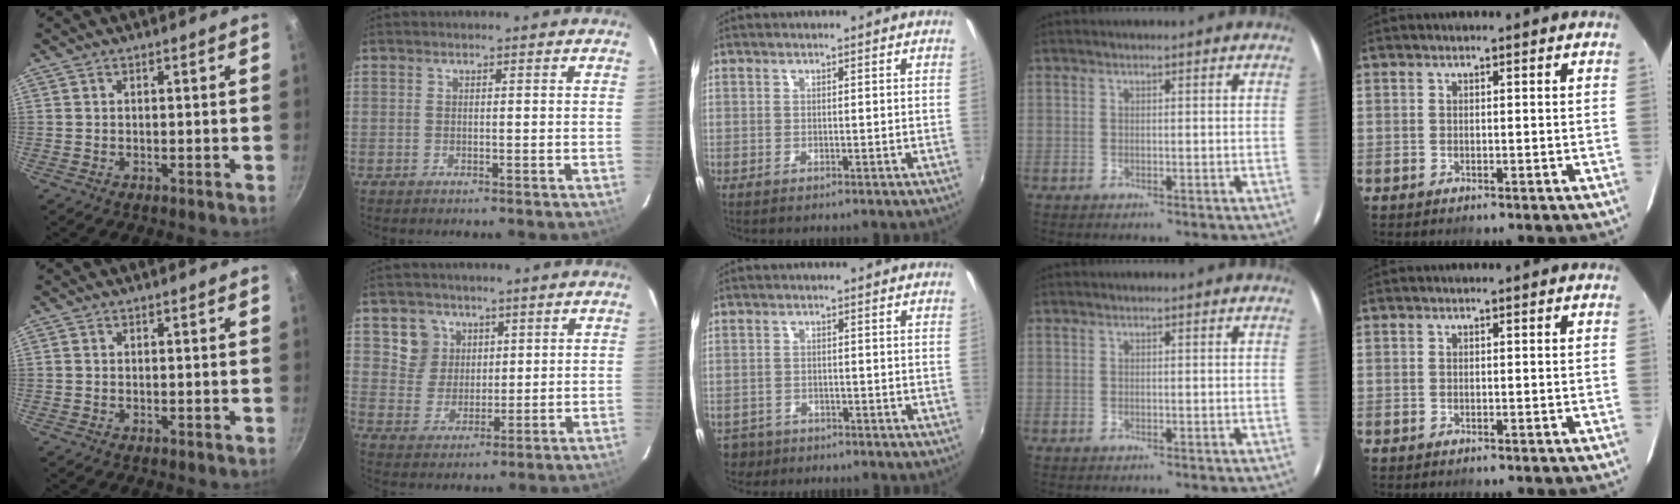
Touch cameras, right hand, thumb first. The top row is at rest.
{"index": {"total": 6.9, "force": [3.1, 6.1, 1.1], "torque": [-0.021, 0.014, 0.065]}, "middle": {"total": 4.2, "force": [-2.8, 3.0, 0.9], "torque": [-0.033, -0.006, -0.046]}}